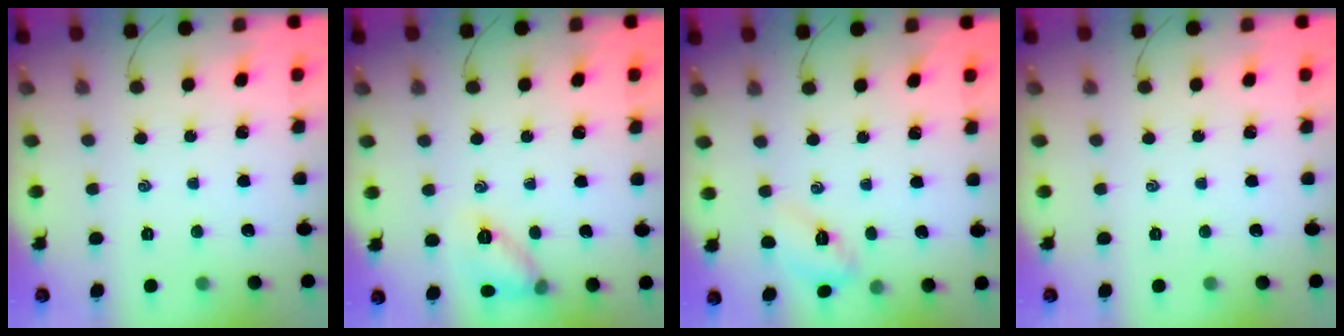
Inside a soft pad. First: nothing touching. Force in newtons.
{"total": 9.3, "press": 9.2, "slide": 1.2}
{"total": 4.5, "press": 4.4, "slide": 0.9}
{"total": 0.0}